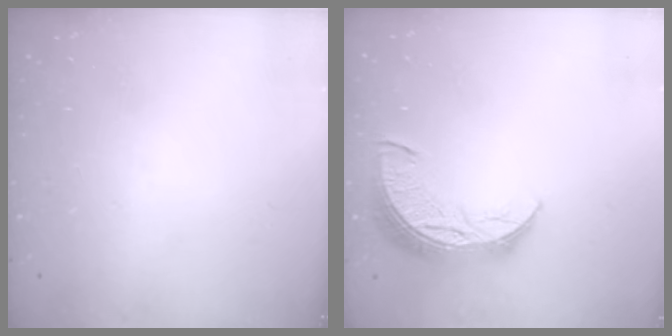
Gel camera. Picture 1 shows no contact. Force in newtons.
{"total": 11.2, "press": 11.1, "slide": 0.9}